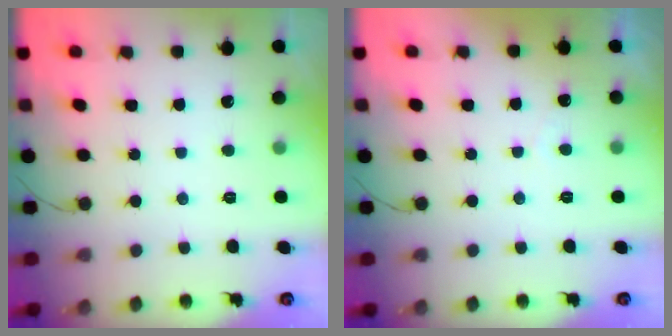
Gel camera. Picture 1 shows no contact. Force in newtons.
{"total": 1.8, "press": 1.8, "slide": 0.1}